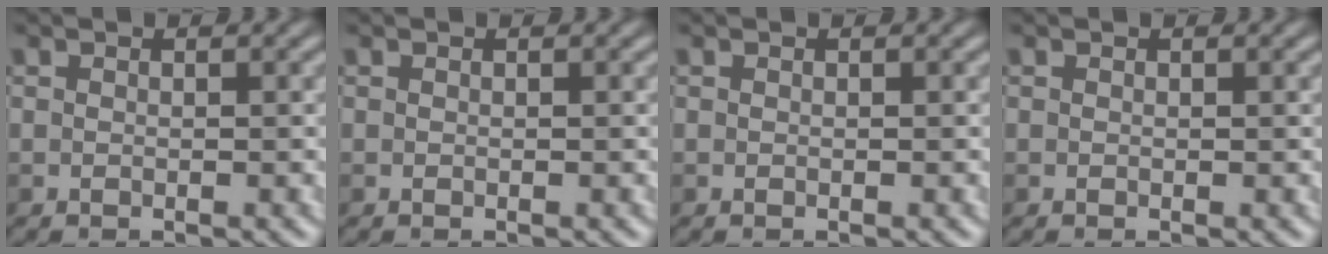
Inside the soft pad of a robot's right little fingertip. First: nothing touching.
{"total": 0.0}
{"total": 0.0}
{"total": 0.0}